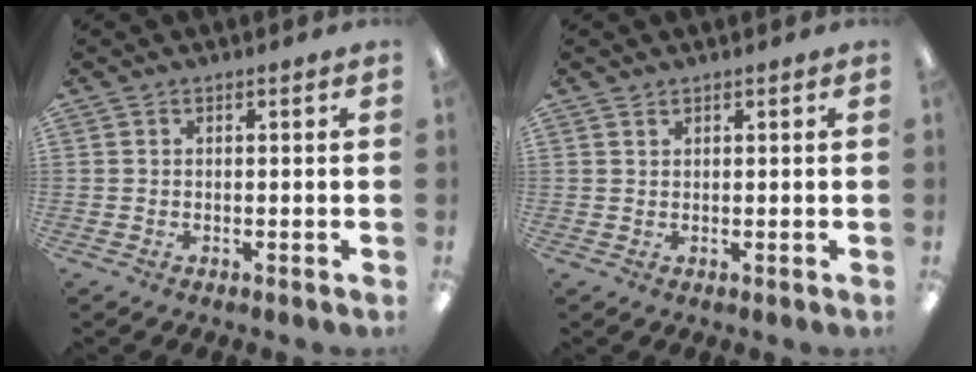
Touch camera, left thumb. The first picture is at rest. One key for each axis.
{"total": 0.8, "fx": 0.7, "fy": 0.3, "fz": 0.1, "tx": -0.004, "ty": 0.000, "tz": 0.014}